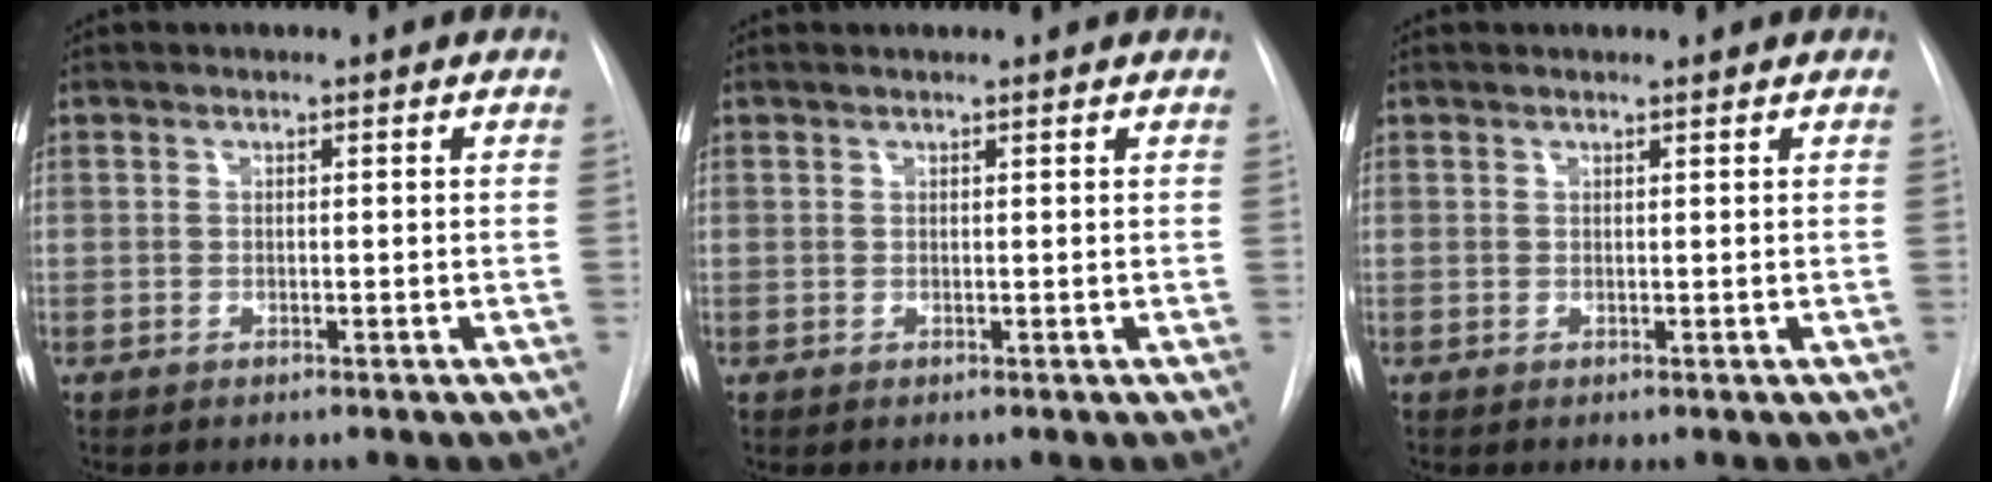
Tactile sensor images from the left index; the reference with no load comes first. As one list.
[{"total": 1.0, "force": [1.0, 0.1, 0.3], "torque": [-0.007, 0.015, 0.012]}, {"total": 0.6, "force": [0.6, 0.1, 0.0], "torque": [-0.006, 0.007, 0.008]}]